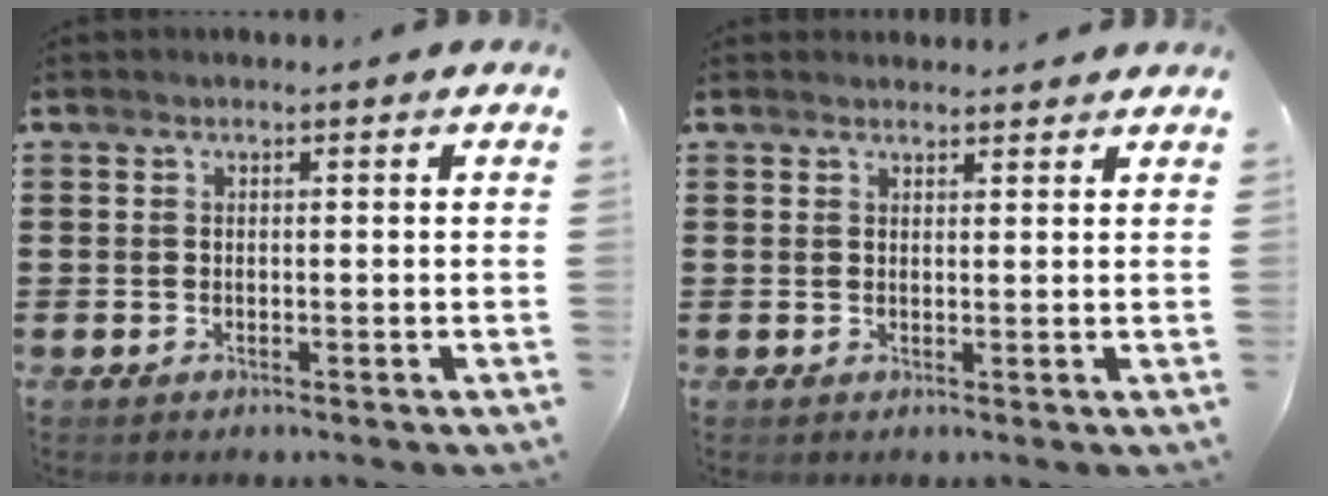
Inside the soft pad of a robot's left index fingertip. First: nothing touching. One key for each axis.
{"total": 1.4, "fx": 1.3, "fy": 0.3, "fz": 0.0, "tx": -0.004, "ty": 0.003, "tz": 0.026}